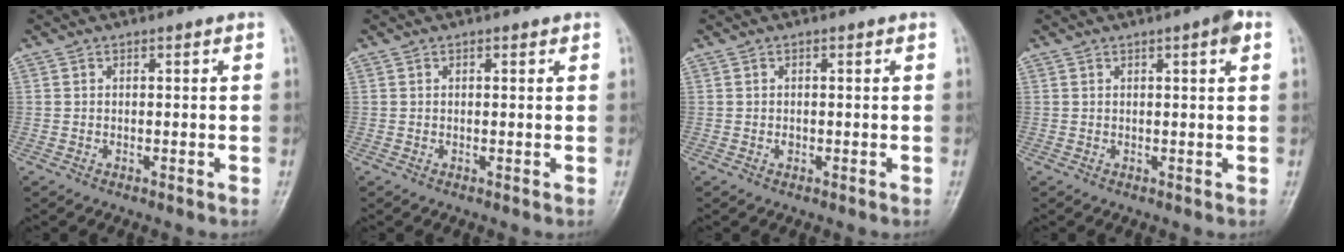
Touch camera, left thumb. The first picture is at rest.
{"total": 0.7, "force": [0.4, 0.3, 0.5], "torque": [-0.007, -0.001, 0.004]}
{"total": 0.7, "force": [-0.1, 0.6, 0.4], "torque": [-0.003, 0.001, -0.003]}
{"total": 3.0, "force": [1.3, 0.4, 2.6], "torque": [-0.036, -0.001, 0.016]}